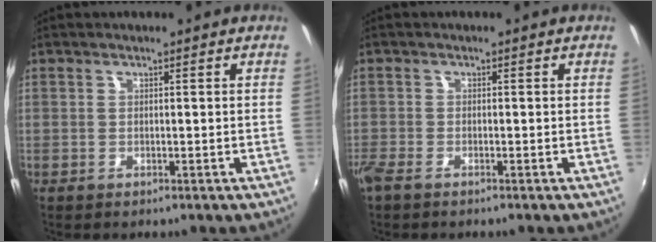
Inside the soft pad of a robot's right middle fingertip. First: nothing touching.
{"total": 2.7, "force": [-2.1, 0.7, 1.5], "torque": [-0.040, -0.010, -0.043]}